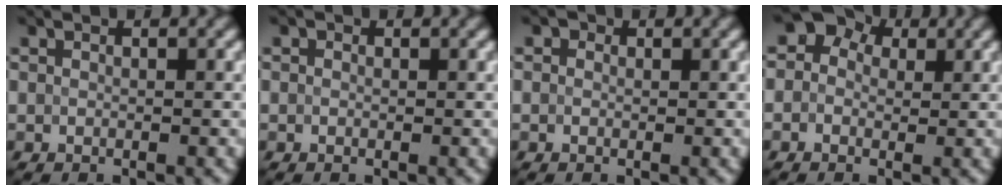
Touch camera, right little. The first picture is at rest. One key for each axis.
{"total": 0.9, "fx": 0.4, "fy": 0.7, "fz": 0.4, "tx": -0.006, "ty": 0.006, "tz": -0.005}
{"total": 2.2, "fx": 1.2, "fy": 1.6, "fz": 0.9, "tx": -0.023, "ty": 0.011, "tz": 0.000}
{"total": 10.2, "fx": 3.4, "fy": 8.7, "fz": 4.1, "tx": -0.115, "ty": 0.047, "tz": 0.019}